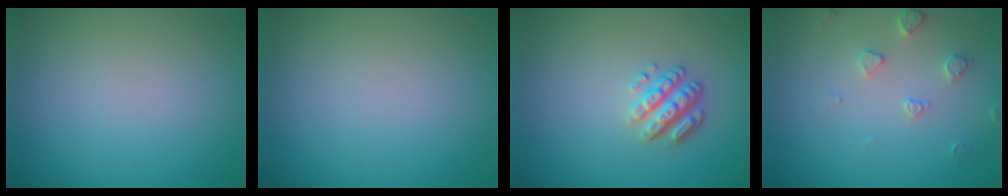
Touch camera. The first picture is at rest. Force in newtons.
{"total": 0.0}
{"total": 2.9, "press": 2.4, "slide": 1.7}
{"total": 1.9, "press": 1.8, "slide": 0.3}